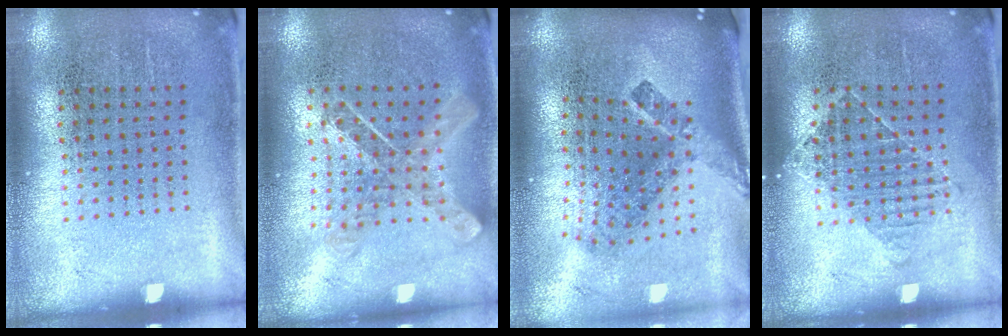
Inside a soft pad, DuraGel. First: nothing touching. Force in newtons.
{"total": 0.9, "press": 0.9, "slide": 0.1}
{"total": 2.6, "press": 1.6, "slide": 2.1}
{"total": 1.1, "press": 0.9, "slide": 0.6}